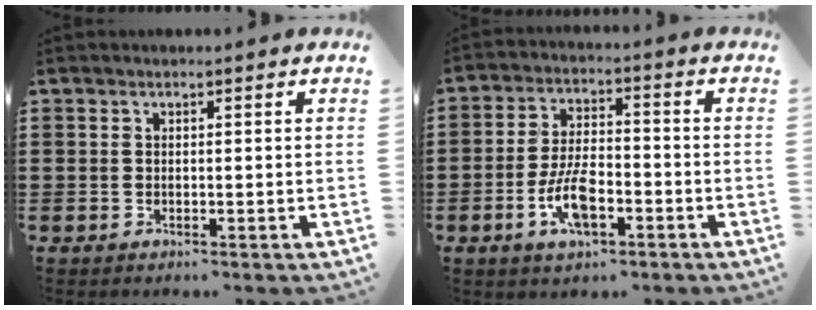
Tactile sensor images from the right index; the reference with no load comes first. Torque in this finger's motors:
{"motor_torque": [2.14, 0.00, 0.49, 0.12]}